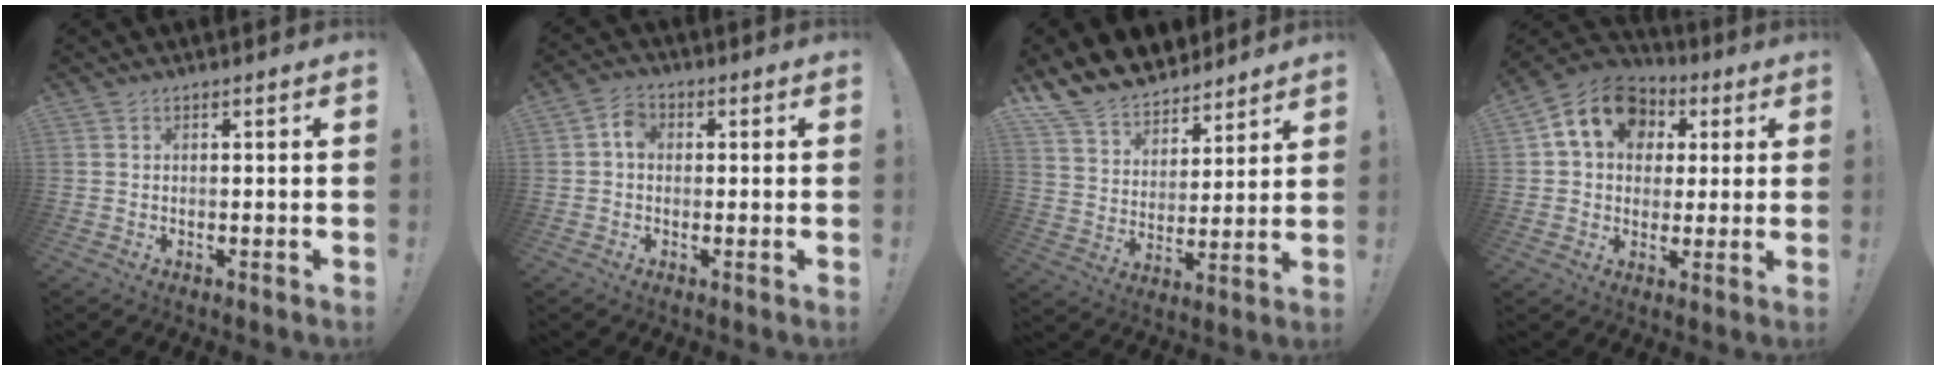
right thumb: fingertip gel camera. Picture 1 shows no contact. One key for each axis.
{"total": 4.5, "fx": 0.2, "fy": 3.5, "fz": 2.8, "tx": -0.043, "ty": 0.010, "tz": 0.002}
{"total": 11.9, "fx": 10.4, "fy": 5.6, "fz": 1.9, "tx": -0.050, "ty": -0.088, "tz": 0.198}
{"total": 13.9, "fx": 5.2, "fy": 10.9, "fz": 6.9, "tx": -0.098, "ty": -0.015, "tz": 0.099}